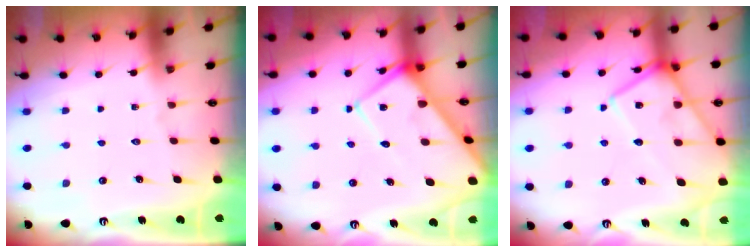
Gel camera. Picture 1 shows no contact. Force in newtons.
{"total": 10.9, "press": 10.9, "slide": 1.0}
{"total": 14.7, "press": 14.6, "slide": 1.1}